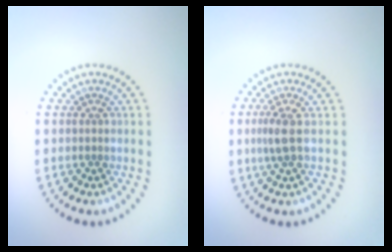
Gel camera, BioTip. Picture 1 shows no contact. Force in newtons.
{"total": 1.8, "press": 1.5, "slide": 1.0}